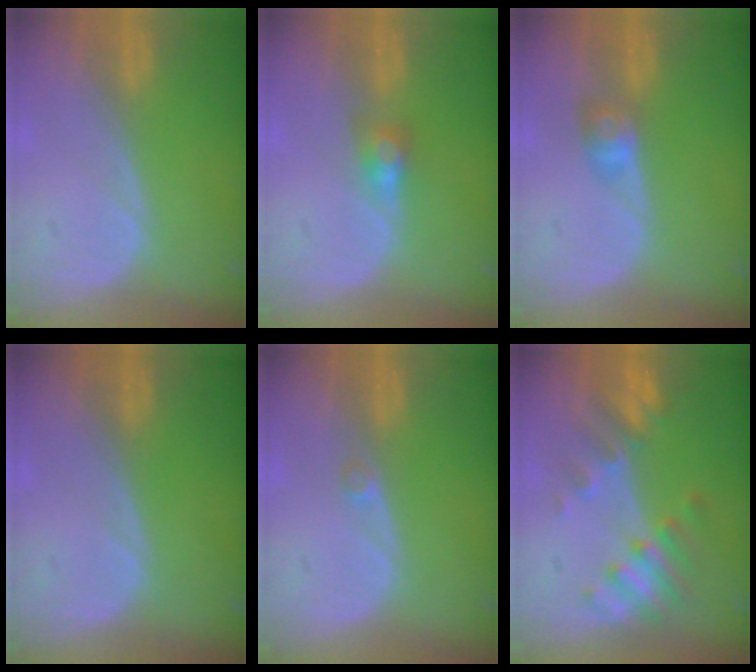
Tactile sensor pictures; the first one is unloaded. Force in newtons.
{"total": 3.0, "press": 2.5, "slide": 1.6}
{"total": 2.9, "press": 2.5, "slide": 1.4}
{"total": 0.0}
{"total": 1.0, "press": 0.8, "slide": 0.5}
{"total": 7.9, "press": 6.9, "slide": 3.7}